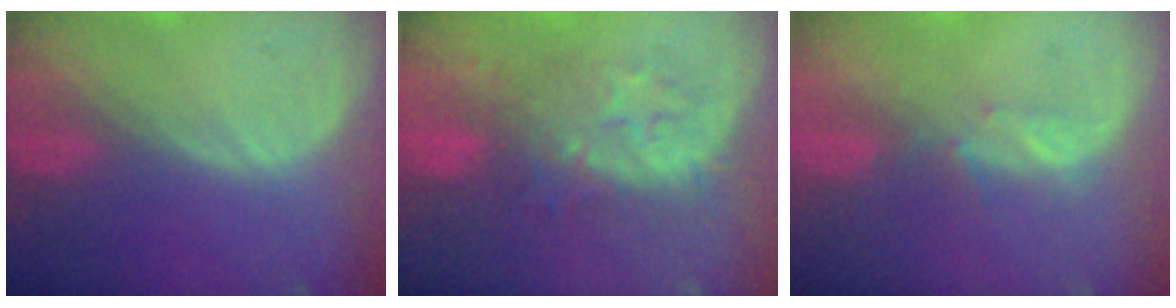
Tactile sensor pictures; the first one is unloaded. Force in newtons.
{"total": 8.0, "press": 8.0, "slide": 0.9}
{"total": 2.3, "press": 2.1, "slide": 0.8}